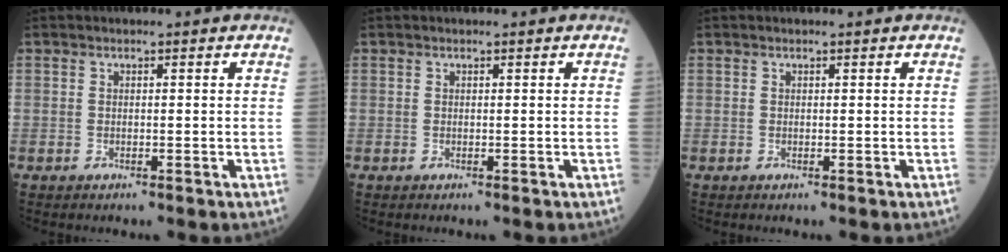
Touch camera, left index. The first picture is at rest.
{"total": 0.0}
{"total": 0.0}